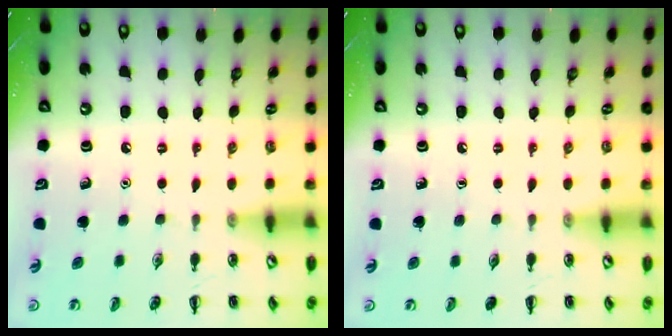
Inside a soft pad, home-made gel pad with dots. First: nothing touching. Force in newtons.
{"total": 0.0}